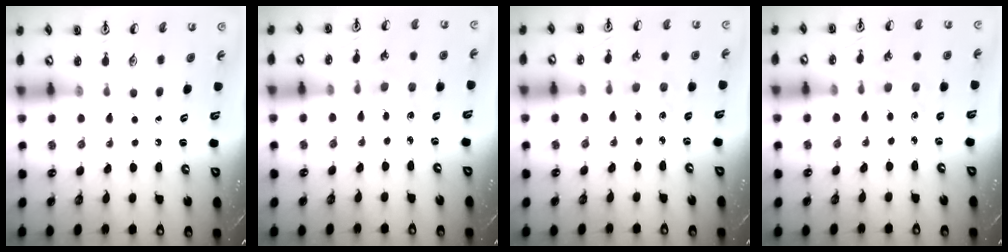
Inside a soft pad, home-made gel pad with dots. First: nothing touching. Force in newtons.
{"total": 1.6, "press": 1.5, "slide": 0.4}
{"total": 1.7, "press": 1.6, "slide": 0.4}
{"total": 1.7, "press": 1.6, "slide": 0.4}